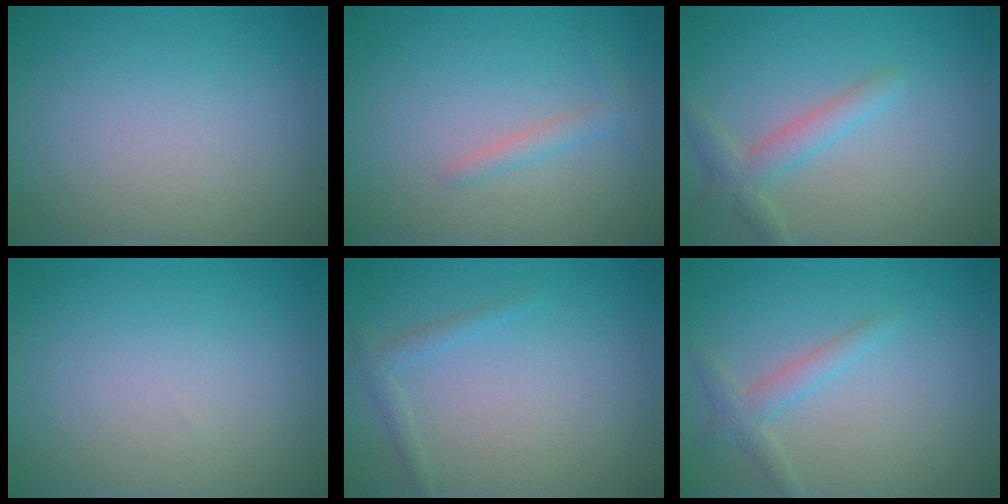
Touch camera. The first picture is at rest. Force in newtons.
{"total": 1.3, "press": 1.3, "slide": 0.1}
{"total": 2.5, "press": 2.5, "slide": 0.1}
{"total": 0.0}
{"total": 1.2, "press": 1.2, "slide": 0.1}
{"total": 1.9, "press": 1.9, "slide": 0.1}